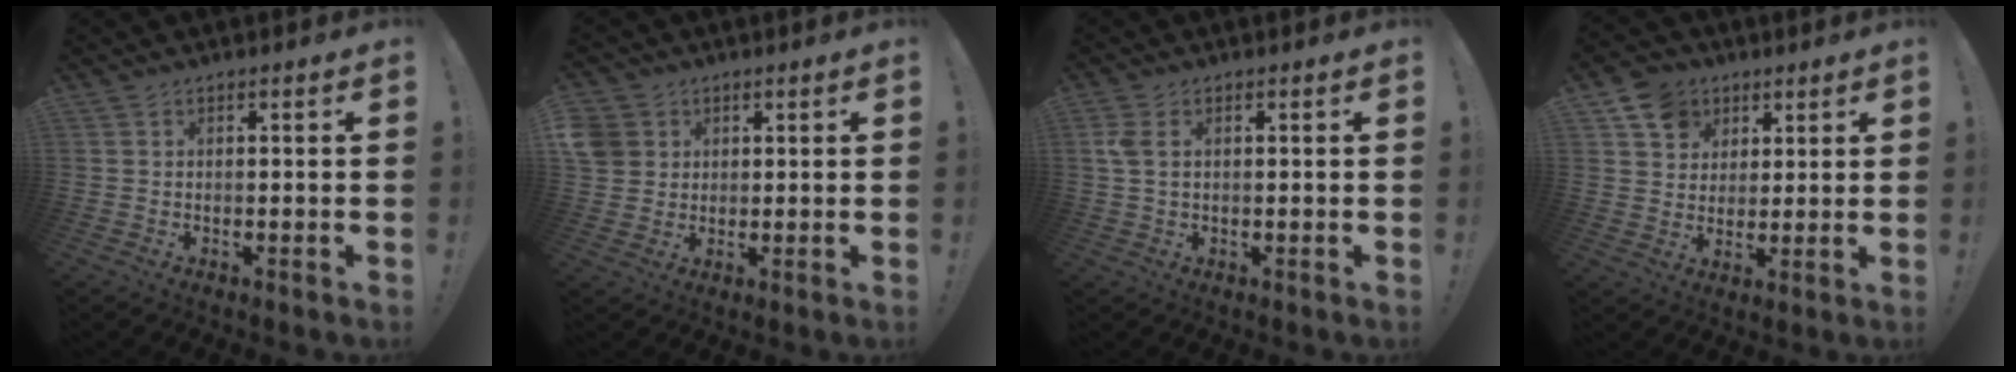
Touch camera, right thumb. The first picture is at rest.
{"total": 6.7, "force": [2.2, 6.0, 2.0], "torque": [-0.044, -0.009, 0.042]}
{"total": 3.9, "force": [1.1, 2.1, 3.1], "torque": [-0.070, 0.005, 0.020]}
{"total": 9.8, "force": [4.7, 8.1, 2.7], "torque": [-0.032, -0.030, 0.094]}